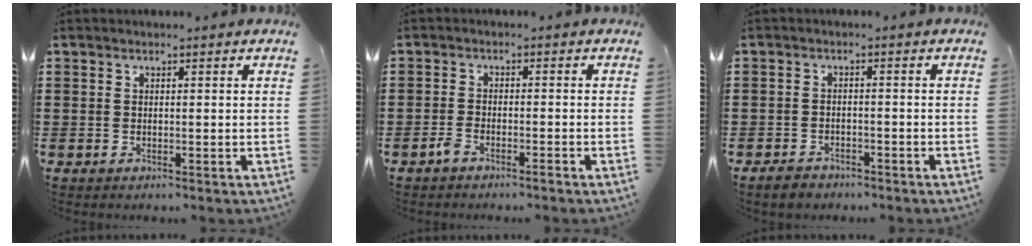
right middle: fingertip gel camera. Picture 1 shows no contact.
{"total": 2.0, "force": [-1.6, 0.2, 1.1], "torque": [-0.028, -0.003, -0.032]}
{"total": 2.2, "force": [-2.0, 0.9, 0.4], "torque": [-0.012, 0.006, -0.042]}